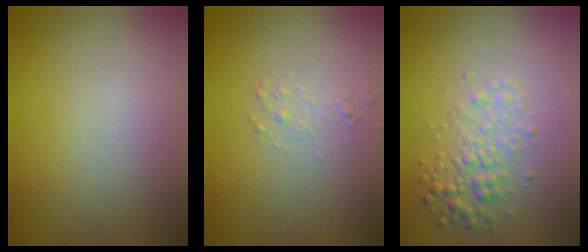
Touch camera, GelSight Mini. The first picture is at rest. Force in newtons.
{"total": 0.8, "press": 0.7, "slide": 0.1}
{"total": 2.6, "press": 2.6, "slide": 0.0}